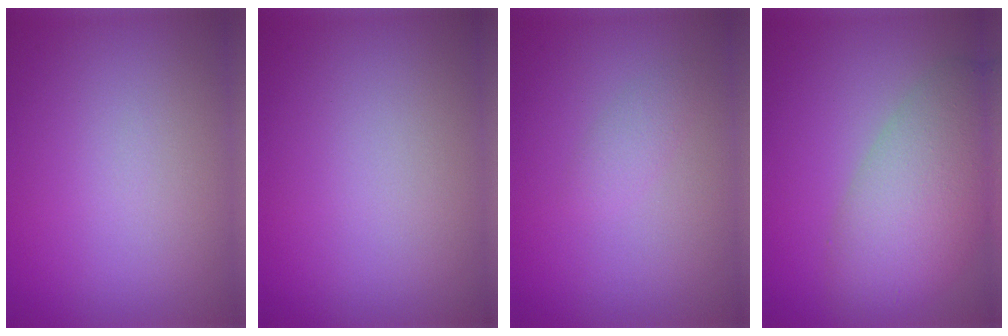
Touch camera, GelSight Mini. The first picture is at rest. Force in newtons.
{"total": 0.0}
{"total": 1.0, "press": 1.0, "slide": 0.1}
{"total": 7.4, "press": 7.4, "slide": 0.6}